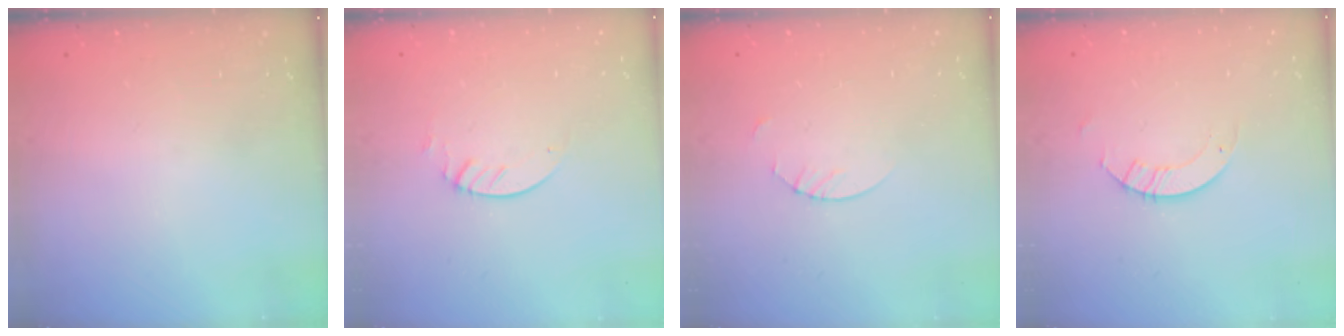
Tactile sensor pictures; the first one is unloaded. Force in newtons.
{"total": 2.3, "press": 2.3, "slide": 0.2}
{"total": 1.9, "press": 1.9, "slide": 0.2}
{"total": 3.2, "press": 3.2, "slide": 0.2}